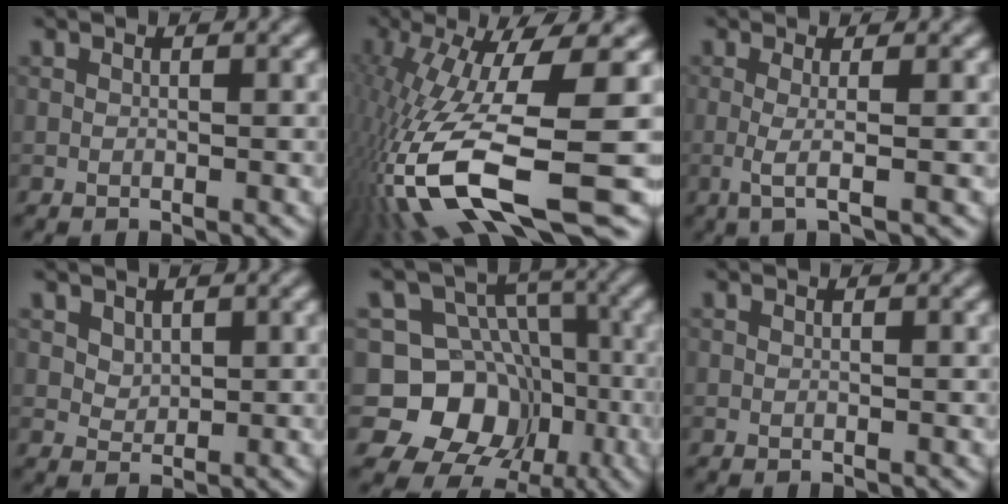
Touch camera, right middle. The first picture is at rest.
{"total": 15.7, "force": [-3.7, 4.0, 14.7], "torque": [-0.302, -0.019, -0.051]}
{"total": 2.5, "force": [-0.2, 0.5, 2.4], "torque": [-0.045, -0.007, -0.010]}
{"total": 1.5, "force": [0.9, 1.1, 0.6], "torque": [-0.012, -0.010, 0.026]}
{"total": 11.4, "force": [-3.0, 10.2, 4.2], "torque": [-0.068, 0.015, -0.085]}
{"total": 0.0}